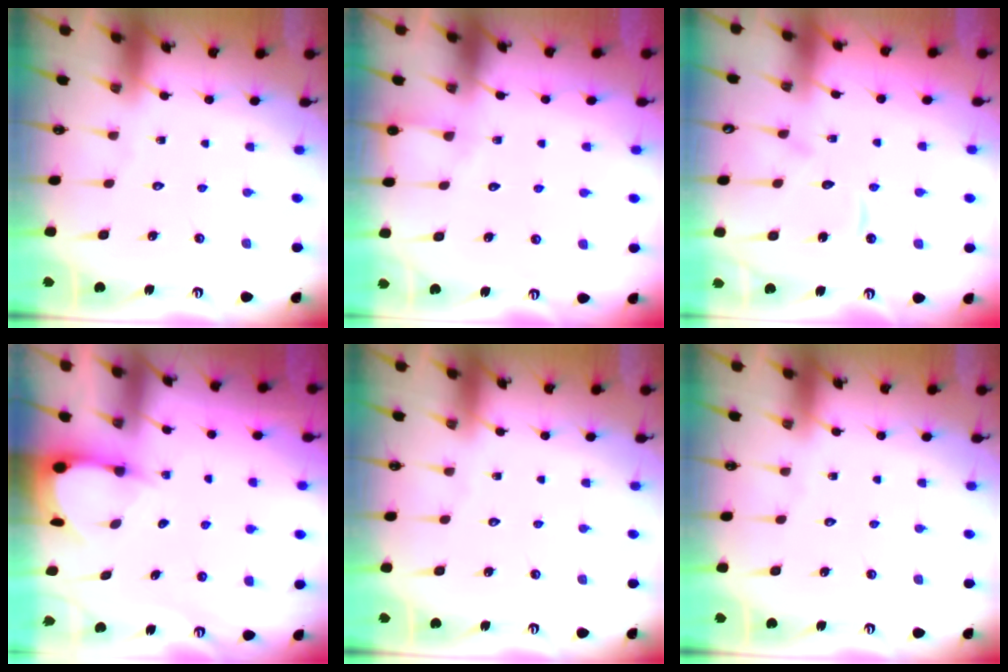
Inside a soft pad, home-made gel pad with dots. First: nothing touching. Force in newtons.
{"total": 3.6, "press": 3.6, "slide": 0.4}
{"total": 7.8, "press": 7.8, "slide": 0.8}
{"total": 3.5, "press": 3.5, "slide": 0.4}
{"total": 0.0}
{"total": 0.0}